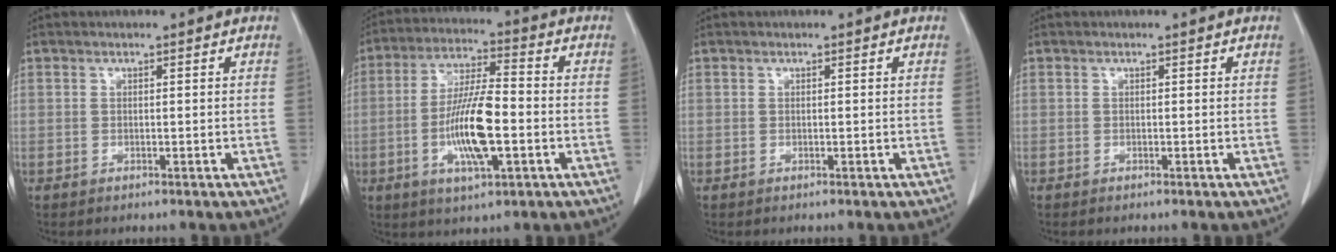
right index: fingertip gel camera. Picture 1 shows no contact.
{"total": 11.7, "force": [-2.6, 2.2, 11.2], "torque": [-0.215, -0.001, -0.044]}
{"total": 0.0}
{"total": 0.0}